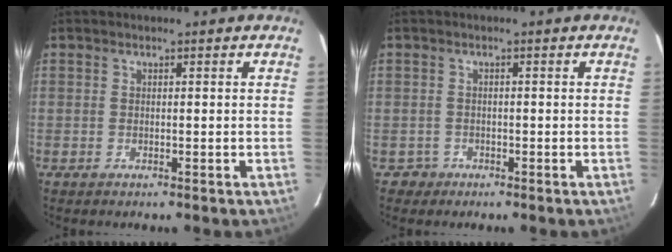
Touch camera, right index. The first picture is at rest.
{"total": 2.0, "force": [-1.0, 1.6, -0.6], "torque": [0.007, 0.010, -0.022]}